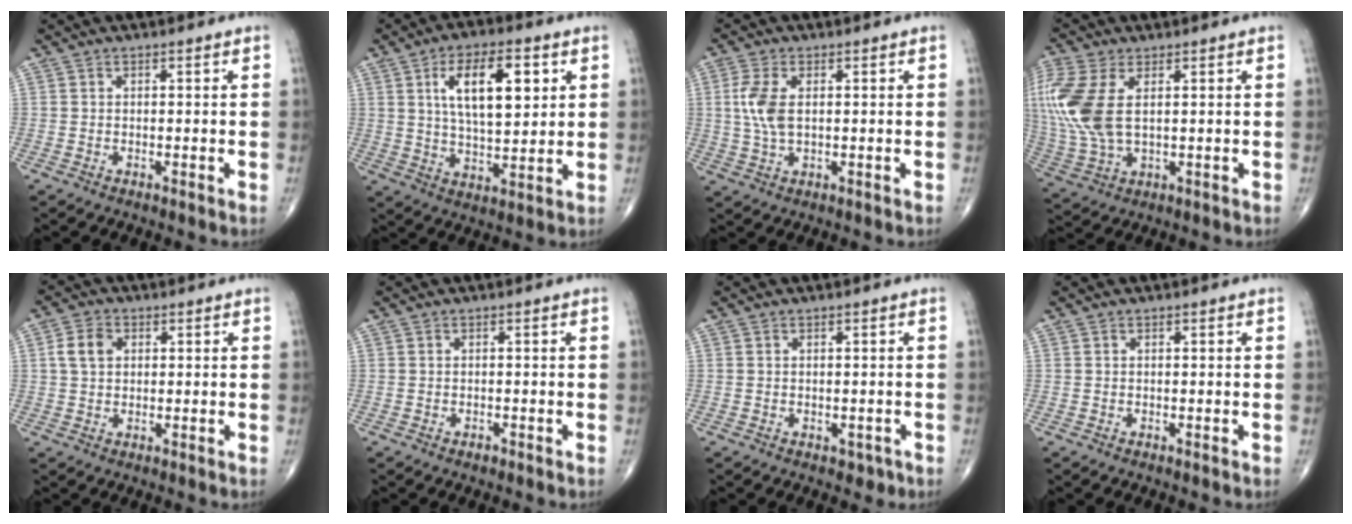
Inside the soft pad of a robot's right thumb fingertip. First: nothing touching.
{"total": 13.7, "force": [4.4, 6.0, 11.5], "torque": [-0.174, -0.012, 0.077]}
{"total": 6.3, "force": [0.9, 3.2, 5.4], "torque": [-0.129, 0.002, 0.018]}
{"total": 14.8, "force": [2.9, 7.8, 12.2], "torque": [-0.316, -0.001, 0.065]}
{"total": 4.7, "force": [1.1, 3.5, 3.0], "torque": [-0.054, 0.006, 0.017]}
{"total": 0.6, "force": [-0.4, 0.4, 0.3], "torque": [-0.002, 0.001, -0.008]}
{"total": 1.4, "force": [-0.5, 1.1, 0.7], "torque": [0.001, 0.001, -0.003]}
{"total": 0.0}